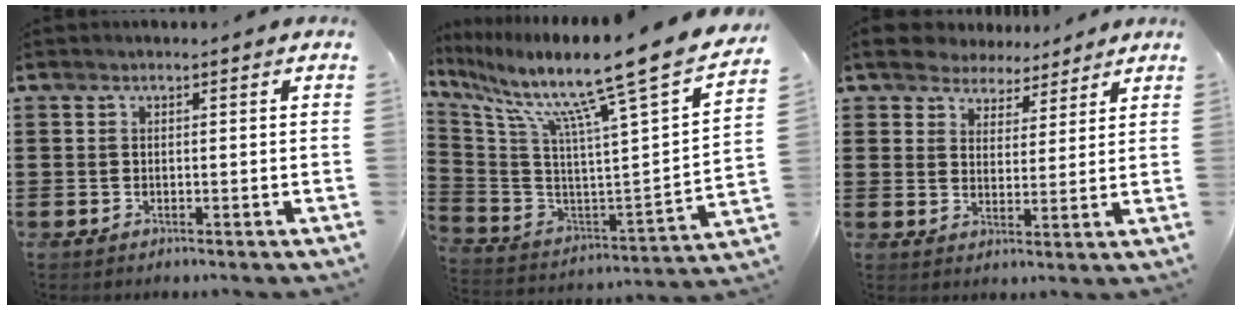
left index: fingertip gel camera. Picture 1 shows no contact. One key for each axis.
{"total": 12.3, "fx": 9.2, "fy": -0.5, "fz": 8.2, "tx": -0.162, "ty": -0.083, "tz": 0.128}
{"total": 5.2, "fx": 4.9, "fy": 1.8, "fz": -0.2, "tx": -0.023, "ty": -0.014, "tz": 0.091}